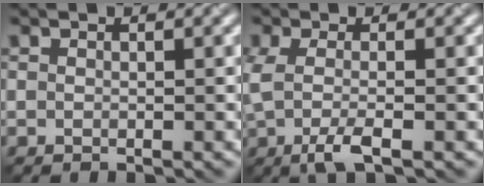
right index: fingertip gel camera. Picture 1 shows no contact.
{"total": 3.0, "force": [-0.8, 0.8, 2.7], "torque": [-0.077, -0.004, -0.017]}